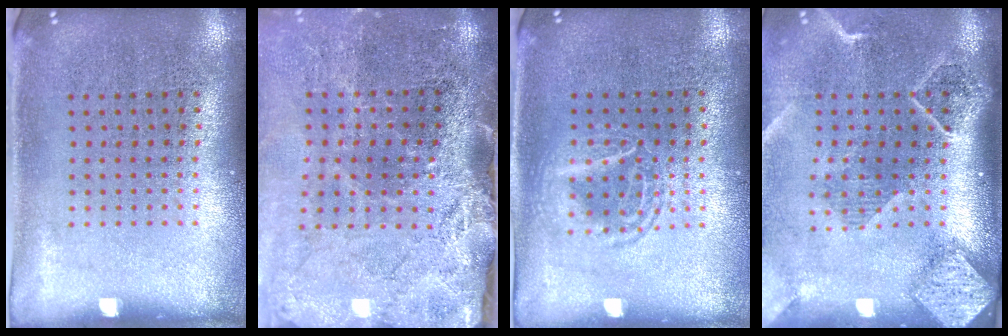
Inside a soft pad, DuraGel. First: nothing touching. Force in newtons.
{"total": 4.1, "press": 3.3, "slide": 2.4}
{"total": 1.3, "press": 1.2, "slide": 0.2}
{"total": 2.6, "press": 2.0, "slide": 1.6}